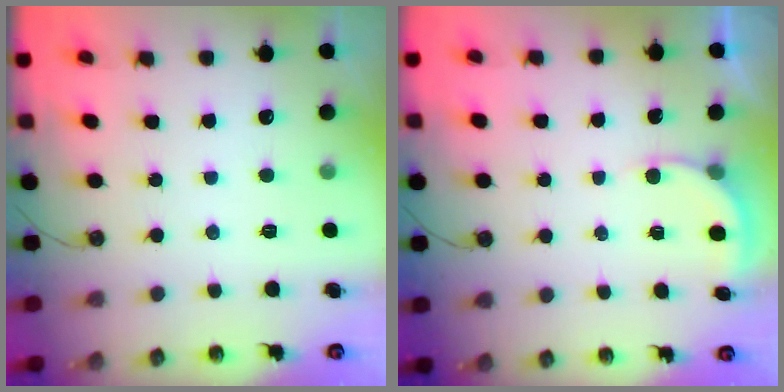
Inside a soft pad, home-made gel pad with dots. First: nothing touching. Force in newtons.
{"total": 2.1, "press": 2.1, "slide": 0.2}